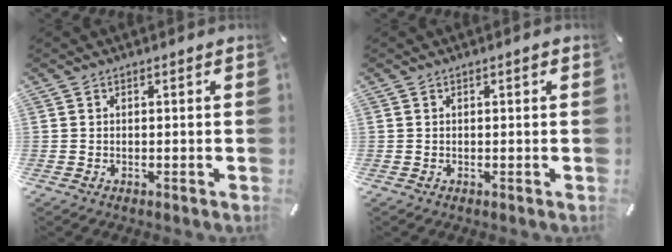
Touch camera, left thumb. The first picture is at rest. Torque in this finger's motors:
{"motor_torque": [0.45, 0.43, 0.06, -0.14, 0.00]}